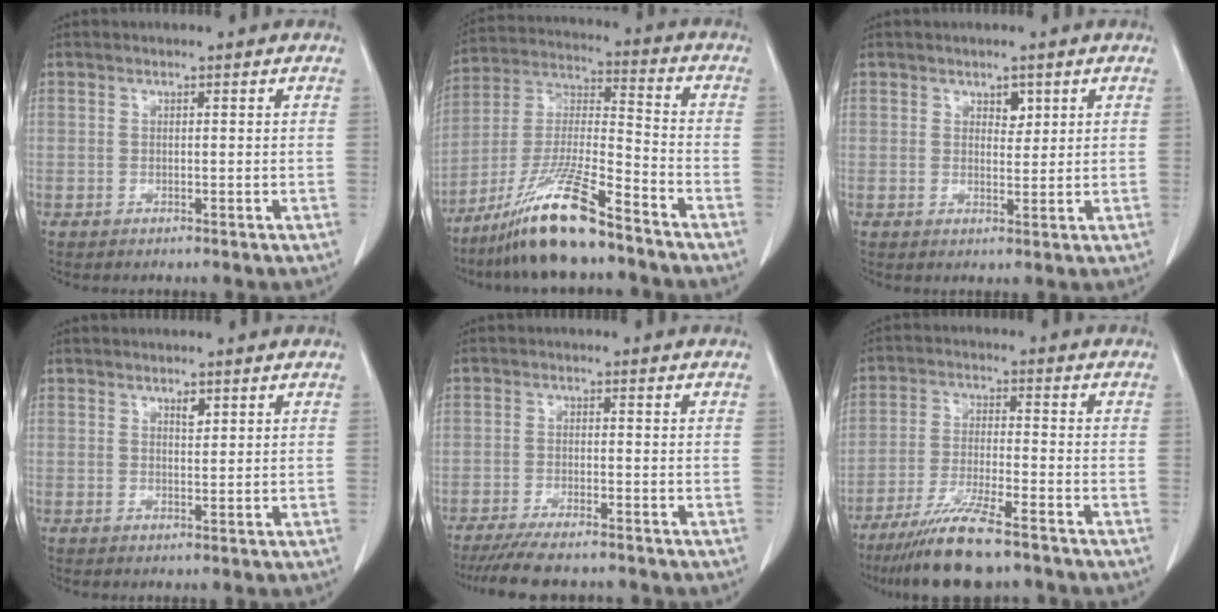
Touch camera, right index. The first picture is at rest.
{"total": 14.6, "force": [-10.6, 1.0, 10.0], "torque": [-0.207, -0.021, -0.194]}
{"total": 2.0, "force": [1.1, 1.2, 1.1], "torque": [-0.012, -0.003, 0.018]}
{"total": 1.3, "force": [0.9, 0.5, 0.9], "torque": [-0.013, -0.004, 0.014]}
{"total": 8.7, "force": [-7.6, 1.1, 4.2], "torque": [-0.061, -0.018, -0.119]}
{"total": 10.4, "force": [-8.1, 0.7, 6.6], "torque": [-0.120, -0.029, -0.140]}